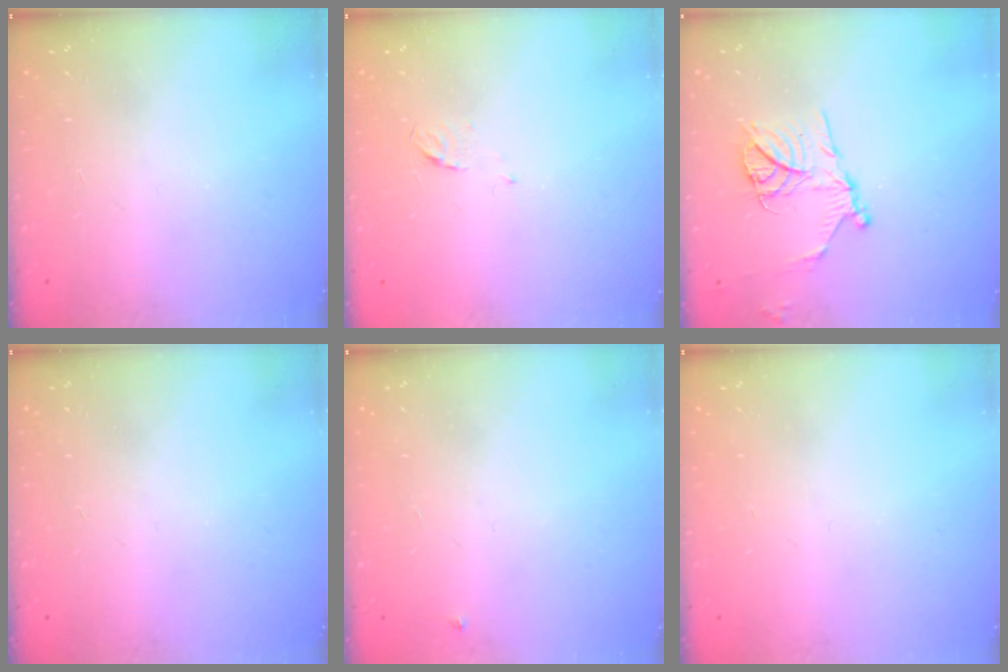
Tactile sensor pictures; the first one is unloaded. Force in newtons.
{"total": 3.5, "press": 3.4, "slide": 0.8}
{"total": 13.6, "press": 13.5, "slide": 1.3}
{"total": 0.0}
{"total": 2.7, "press": 2.7, "slide": 0.4}
{"total": 0.0}